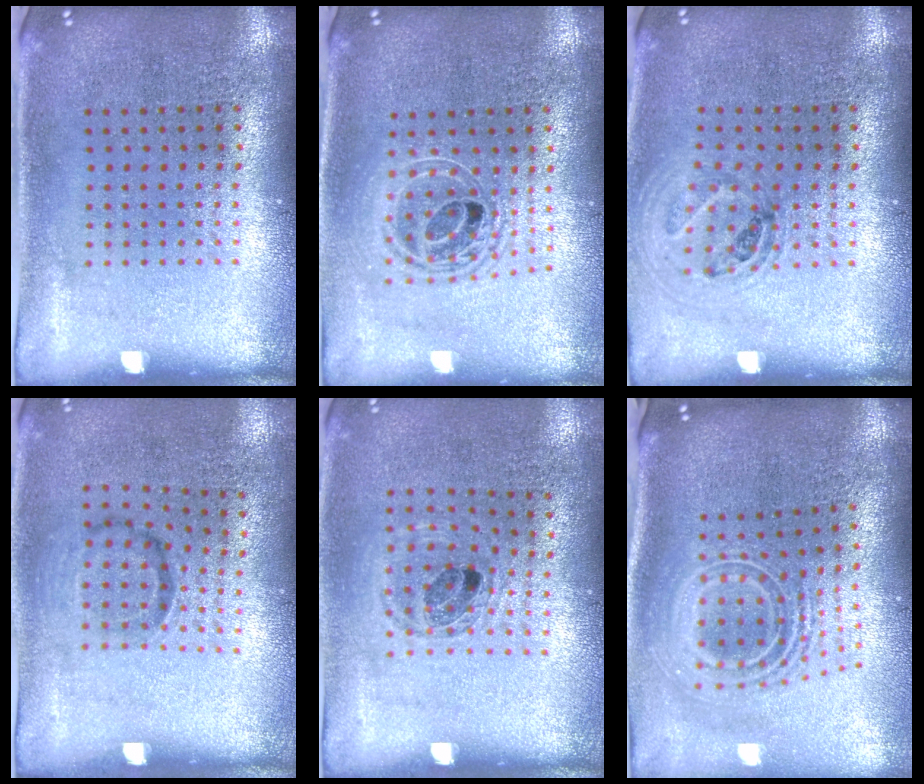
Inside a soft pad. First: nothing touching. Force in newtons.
{"total": 1.7, "press": 1.4, "slide": 0.9}
{"total": 0.9, "press": 0.9, "slide": 0.2}
{"total": 1.0, "press": 0.6, "slide": 0.8}
{"total": 0.9, "press": 0.9, "slide": 0.0}
{"total": 2.7, "press": 1.8, "slide": 1.9}